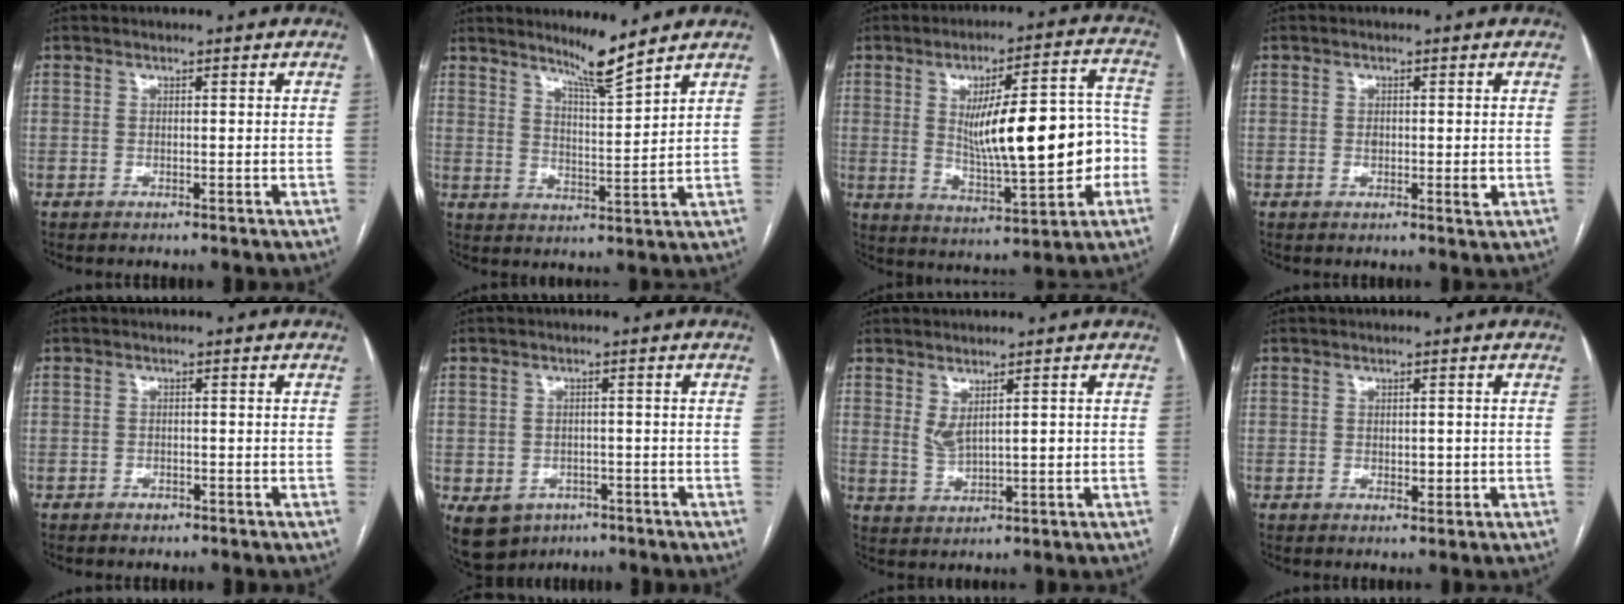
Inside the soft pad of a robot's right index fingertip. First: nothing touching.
{"total": 6.0, "force": [5.2, -1.1, 2.8], "torque": [-0.052, -0.025, 0.094]}
{"total": 16.6, "force": [-0.7, 4.2, 16.1], "torque": [-0.239, 0.022, 0.002]}
{"total": 2.7, "force": [-0.3, 1.1, 2.5], "torque": [-0.040, -0.004, -0.002]}
{"total": 1.3, "force": [-0.8, 0.8, 0.5], "torque": [-0.005, 0.002, -0.008]}
{"total": 8.3, "force": [-3.9, 6.9, 2.5], "torque": [-0.060, 0.005, -0.045]}
{"total": 3.8, "force": [1.2, 1.4, 3.3], "torque": [-0.065, -0.005, 0.030]}
{"total": 2.0, "force": [-0.2, 1.2, 1.6], "torque": [-0.022, -0.002, 0.001]}